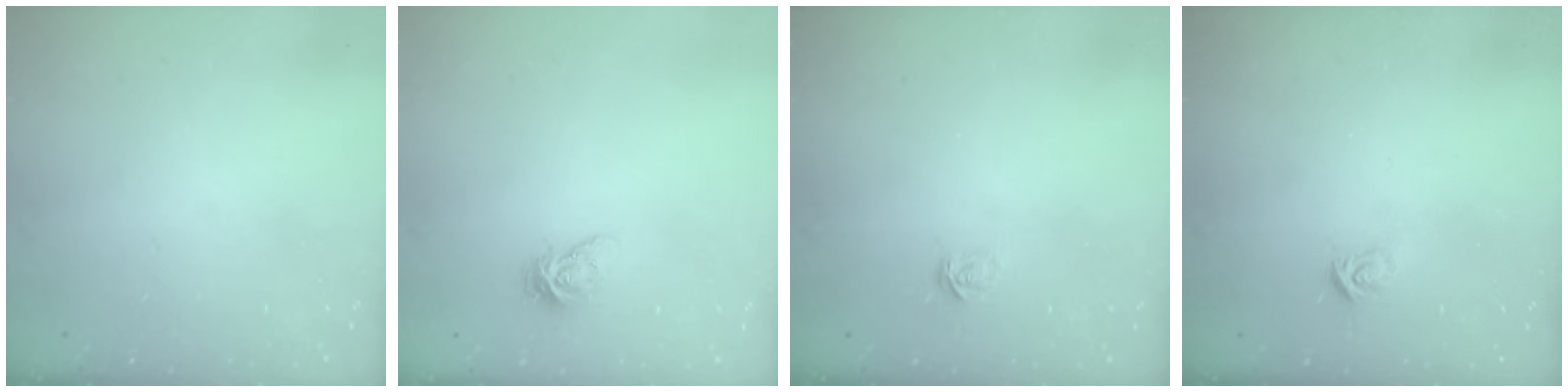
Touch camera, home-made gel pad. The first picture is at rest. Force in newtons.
{"total": 5.1, "press": 5.1, "slide": 0.2}
{"total": 2.1, "press": 2.1, "slide": 0.1}
{"total": 3.6, "press": 3.6, "slide": 0.3}